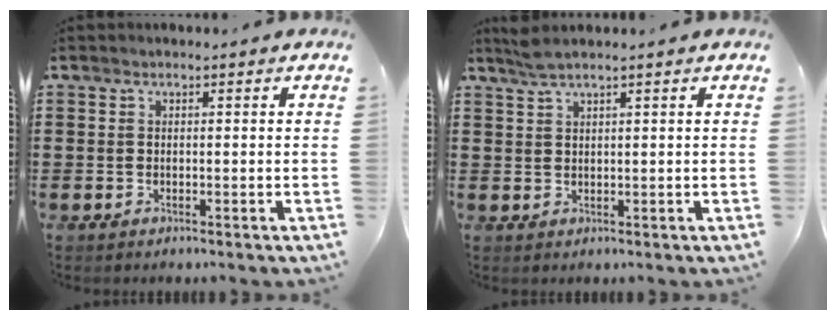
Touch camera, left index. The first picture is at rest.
{"total": 2.2, "force": [1.7, 0.0, 1.3], "torque": [-0.028, 0.001, 0.032]}